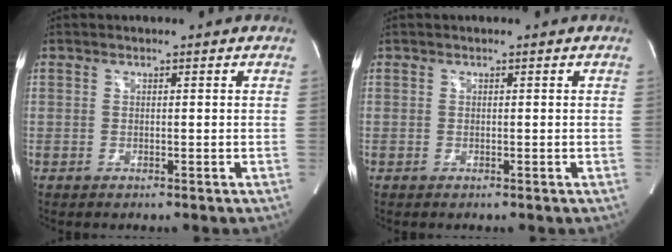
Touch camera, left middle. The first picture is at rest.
{"total": 0.0}